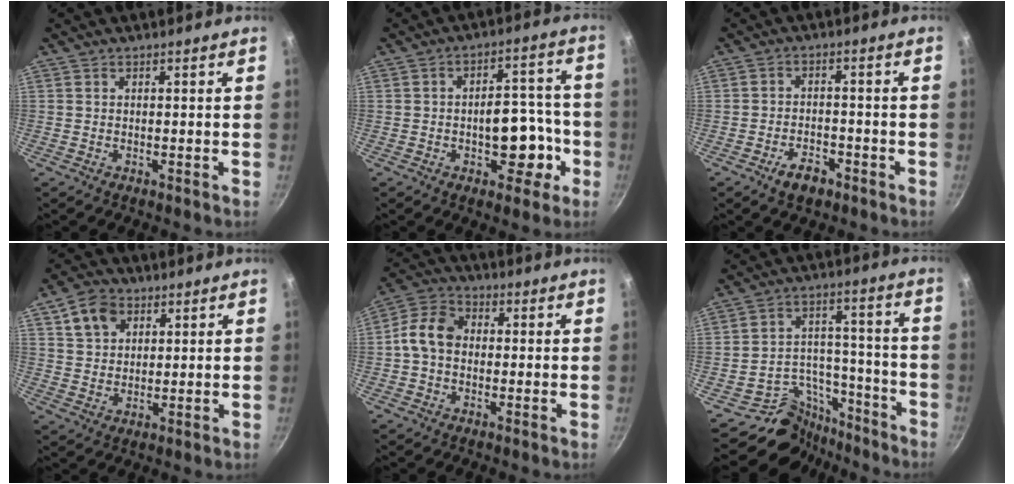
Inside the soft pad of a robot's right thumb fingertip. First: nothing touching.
{"total": 11.1, "force": [-3.5, 6.5, 8.2], "torque": [-0.065, 0.043, -0.040]}
{"total": 5.2, "force": [-3.2, 2.8, 2.9], "torque": [-0.038, 0.022, -0.051]}
{"total": 7.8, "force": [3.7, 5.7, 3.8], "torque": [-0.050, 0.001, 0.066]}
{"total": 8.3, "force": [-0.1, 6.5, 5.3], "torque": [-0.077, 0.023, -0.022]}
{"total": 12.6, "force": [-9.8, 7.9, 1.3], "torque": [0.037, 0.115, -0.155]}